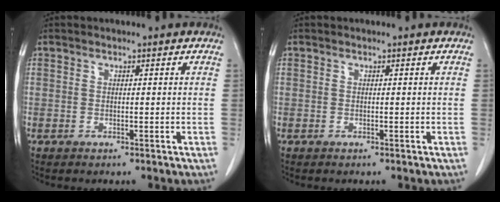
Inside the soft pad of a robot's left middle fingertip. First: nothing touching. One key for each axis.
{"total": 0.0}